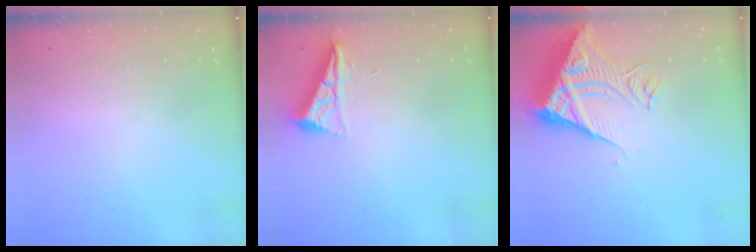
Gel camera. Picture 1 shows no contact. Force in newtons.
{"total": 6.5, "press": 6.4, "slide": 0.9}
{"total": 11.1, "press": 11.0, "slide": 1.3}